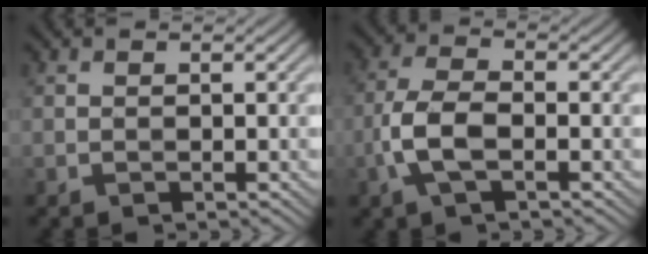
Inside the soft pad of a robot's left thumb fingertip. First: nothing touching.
{"total": 5.5, "force": [-1.9, 2.3, 4.7], "torque": [-0.112, 0.004, -0.046]}